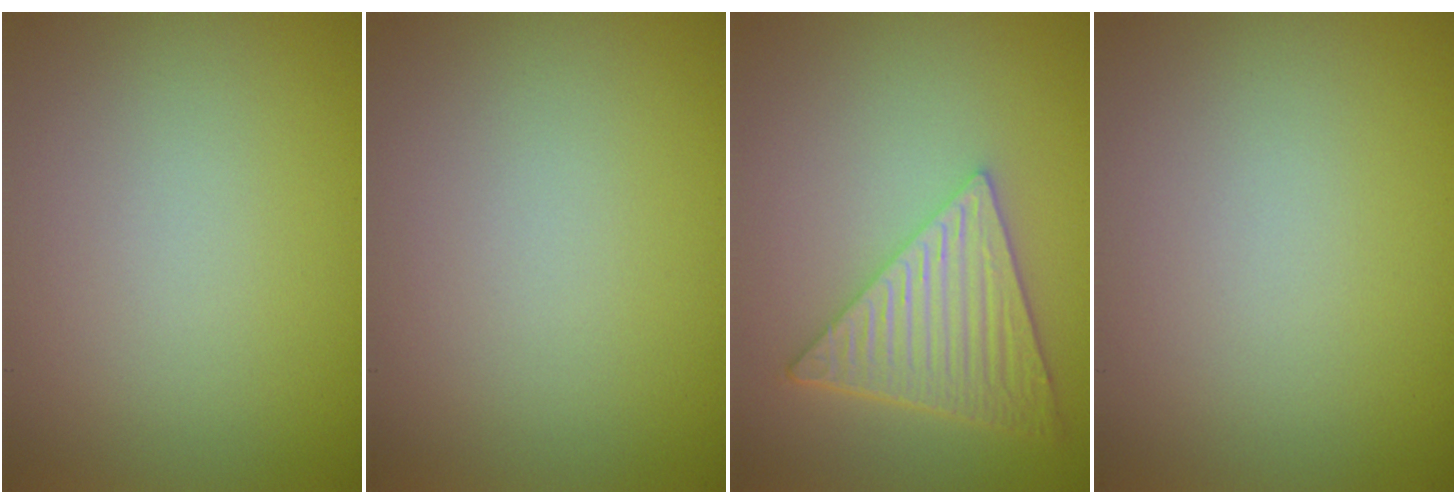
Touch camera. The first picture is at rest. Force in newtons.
{"total": 0.0}
{"total": 6.1, "press": 4.5, "slide": 4.0}
{"total": 0.0}